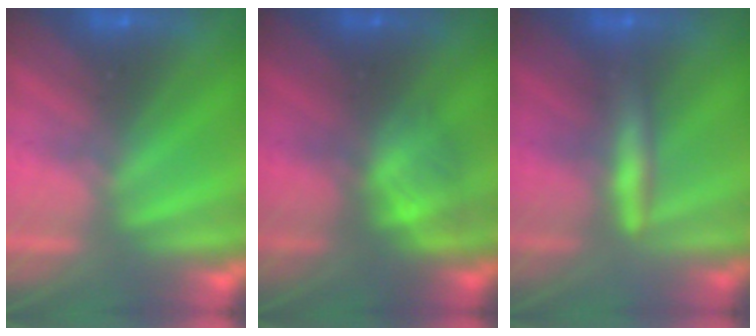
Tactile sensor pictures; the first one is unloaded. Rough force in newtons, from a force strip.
{"total": 2.3}
{"total": 2.5}